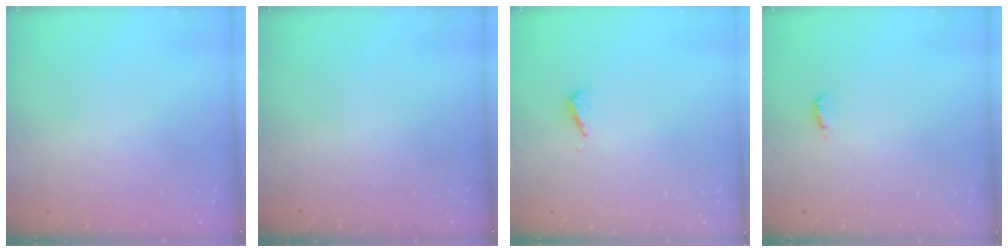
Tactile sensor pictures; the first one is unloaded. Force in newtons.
{"total": 0.0}
{"total": 3.6, "press": 3.6, "slide": 0.5}
{"total": 4.4, "press": 4.1, "slide": 1.5}